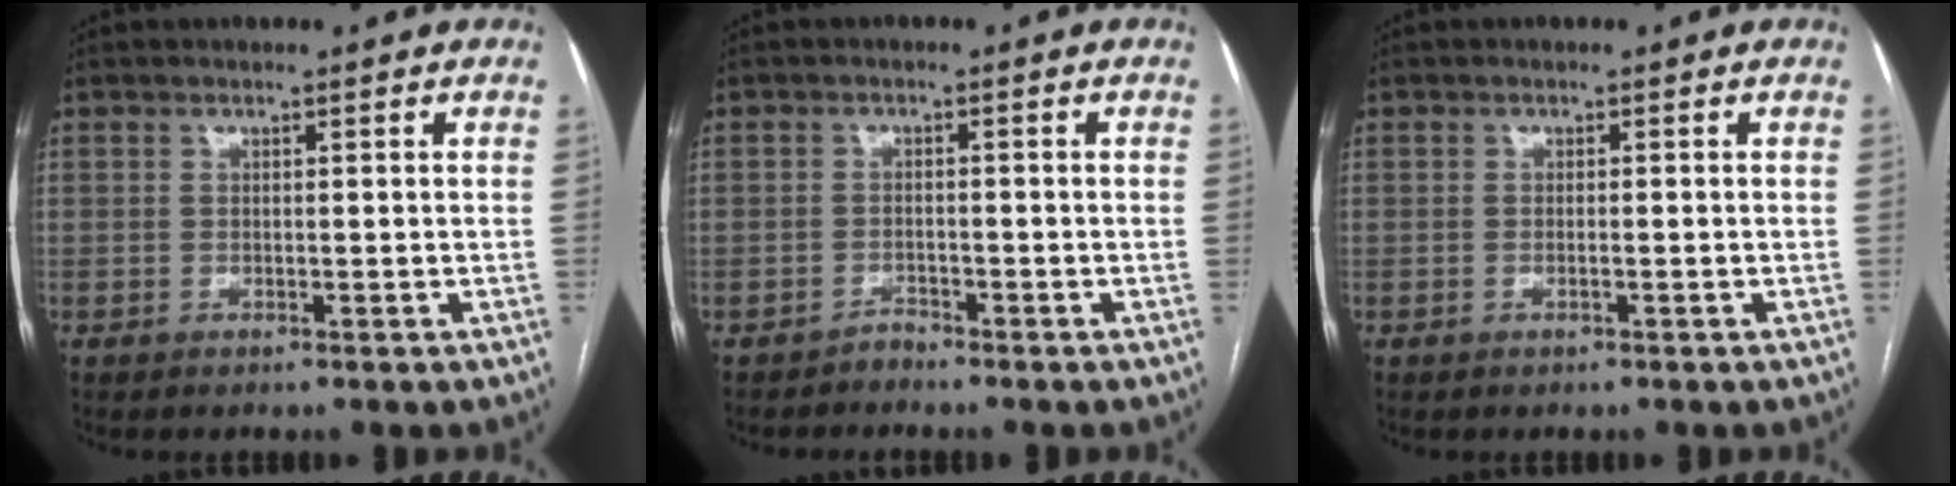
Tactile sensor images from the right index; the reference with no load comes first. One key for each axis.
{"total": 1.3, "fx": -1.2, "fy": 0.3, "fz": -0.3, "tx": 0.014, "ty": -0.002, "tz": -0.023}
{"total": 0.5, "fx": -0.2, "fy": 0.0, "fz": 0.5, "tx": -0.011, "ty": 0.000, "tz": -0.002}